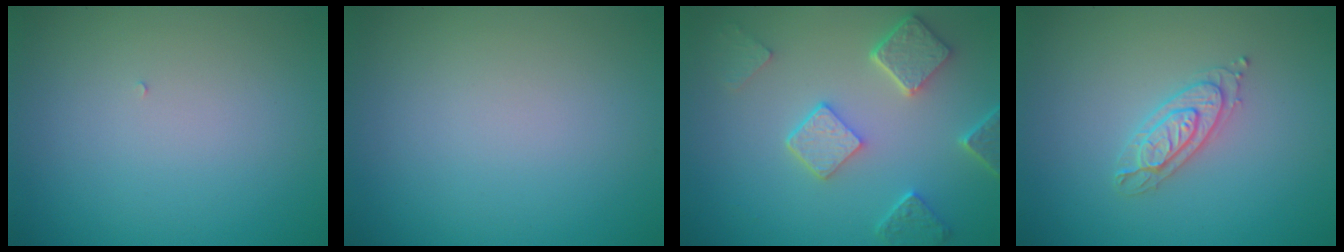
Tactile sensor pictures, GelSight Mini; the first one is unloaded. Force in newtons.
{"total": 0.0}
{"total": 4.8, "press": 3.7, "slide": 3.0}
{"total": 2.2, "press": 2.1, "slide": 0.4}